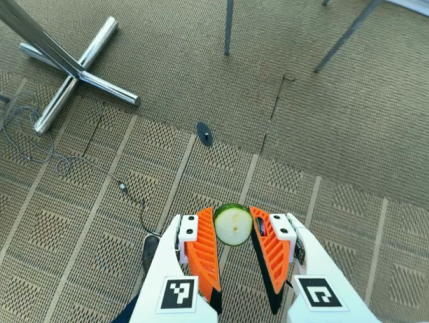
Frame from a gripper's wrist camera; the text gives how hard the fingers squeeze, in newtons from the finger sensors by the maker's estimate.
{"total": 6.3, "left": 5.8, "right": 6.9}